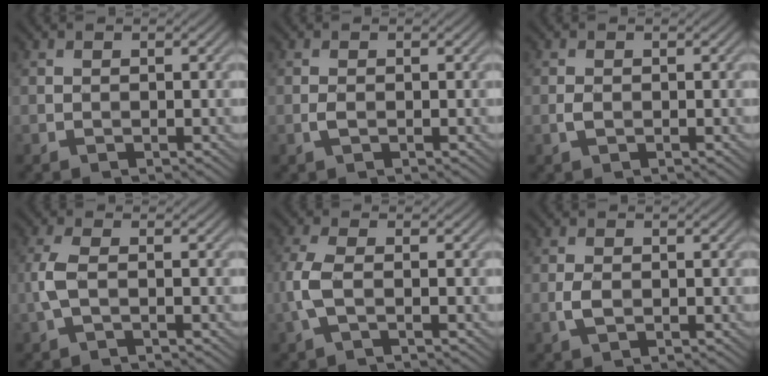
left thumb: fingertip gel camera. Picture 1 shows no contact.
{"total": 1.0, "force": [-0.3, 0.3, 0.9], "torque": [-0.023, 0.000, -0.007]}
{"total": 1.0, "force": [-0.3, 0.6, 0.8], "torque": [-0.022, 0.001, -0.007]}
{"total": 3.2, "force": [-0.5, 1.0, 3.0], "torque": [-0.079, 0.004, -0.016]}
{"total": 3.9, "force": [-0.8, 1.3, 3.7], "torque": [-0.098, 0.003, -0.023]}
{"total": 1.9, "force": [-0.4, 1.0, 1.6], "torque": [-0.040, 0.000, -0.010]}